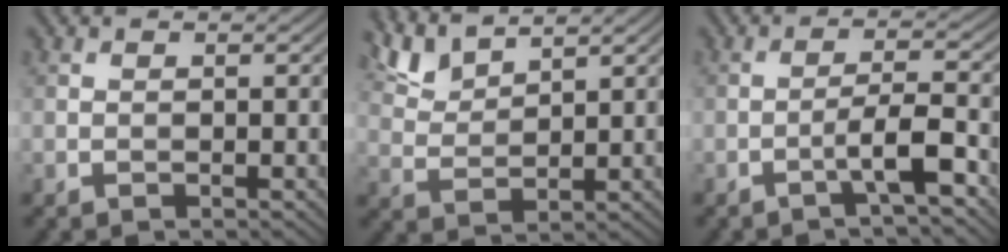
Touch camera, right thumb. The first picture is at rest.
{"total": 5.2, "force": [4.2, 1.4, 2.7], "torque": [-0.077, 0.007, 0.095]}
{"total": 4.6, "force": [-2.3, 0.4, 3.9], "torque": [-0.067, 0.018, -0.051]}